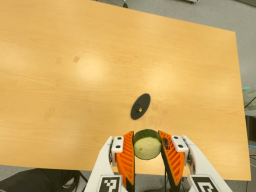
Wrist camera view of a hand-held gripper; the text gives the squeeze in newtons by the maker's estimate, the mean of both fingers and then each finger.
{"total": 12.1, "left": 11.6, "right": 12.6}